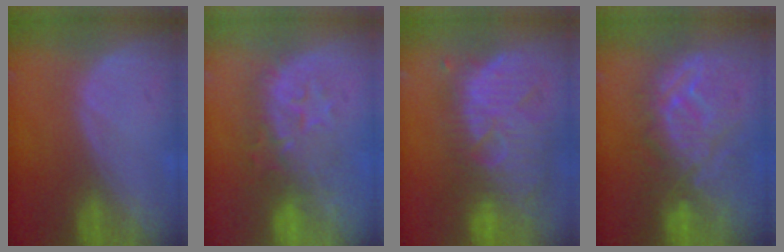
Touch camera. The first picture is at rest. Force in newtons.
{"total": 8.3, "press": 8.2, "slide": 1.2}
{"total": 12.1, "press": 11.0, "slide": 5.1}
{"total": 10.2, "press": 10.0, "slide": 2.1}